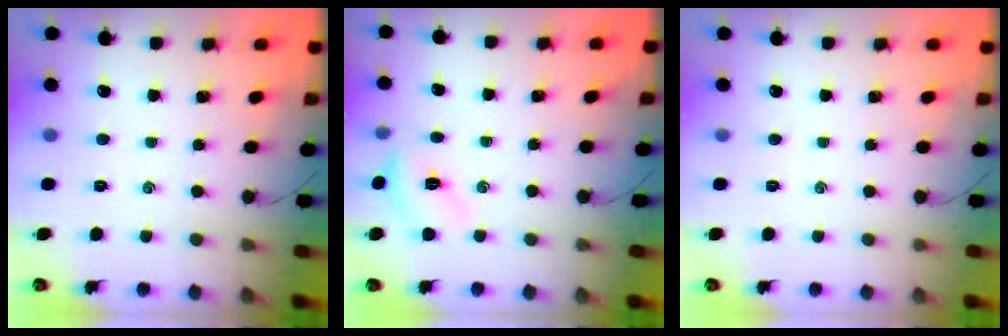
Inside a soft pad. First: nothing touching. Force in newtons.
{"total": 5.1, "press": 5.1, "slide": 0.7}
{"total": 0.0}